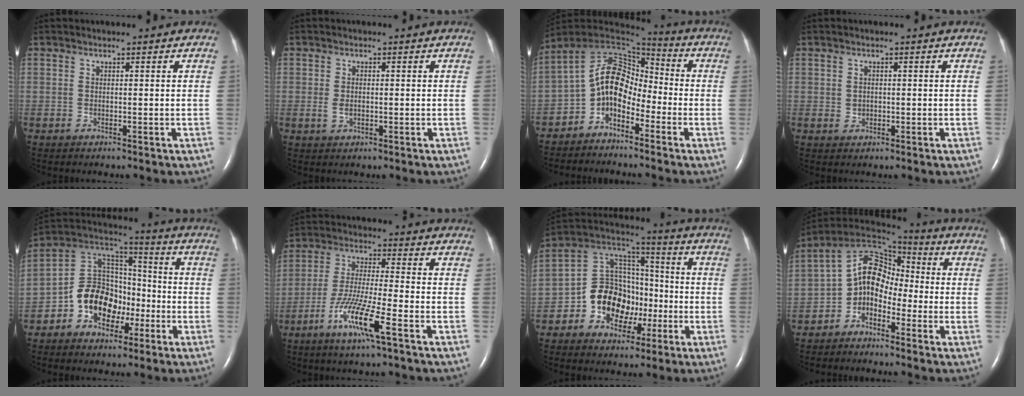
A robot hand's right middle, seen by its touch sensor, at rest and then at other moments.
{"total": 1.8, "force": [-0.2, 1.2, 1.4], "torque": [-0.030, -0.001, -0.002]}
{"total": 9.2, "force": [-3.6, 5.7, 6.3], "torque": [-0.109, 0.030, -0.069]}
{"total": 1.3, "force": [0.0, 1.1, 0.6], "torque": [-0.013, 0.000, 0.004]}
{"total": 11.4, "force": [-4.6, 8.3, 6.3], "torque": [-0.135, 0.040, -0.081]}
{"total": 9.7, "force": [-5.0, 0.1, 8.3], "torque": [-0.172, -0.015, -0.097]}
{"total": 12.2, "force": [-4.0, 9.1, 7.2], "torque": [-0.146, 0.041, -0.064]}
{"total": 8.6, "force": [-2.8, 6.0, 5.5], "torque": [-0.096, 0.033, -0.061]}